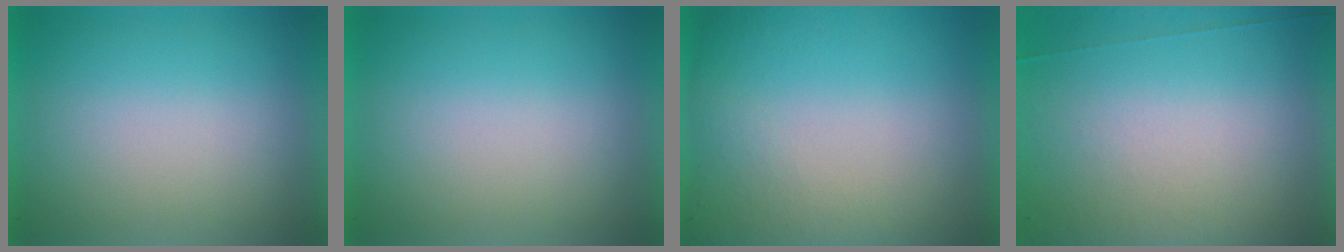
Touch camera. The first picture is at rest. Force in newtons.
{"total": 0.0}
{"total": 5.9}
{"total": 7.1}